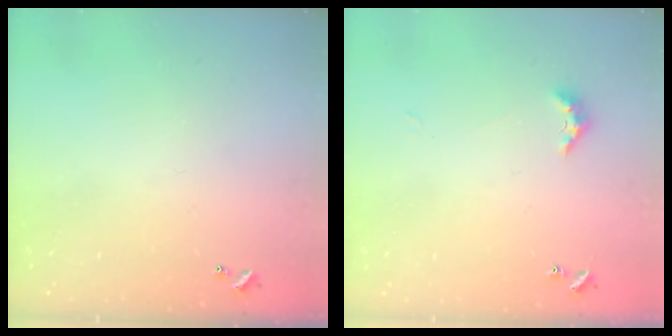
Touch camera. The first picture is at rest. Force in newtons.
{"total": 3.1, "press": 3.1, "slide": 0.6}